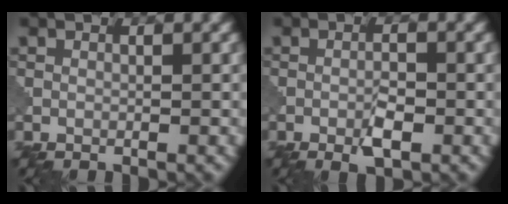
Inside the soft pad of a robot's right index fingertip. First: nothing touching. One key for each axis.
{"total": 2.3, "fx": -1.1, "fy": 0.6, "fz": 1.9, "tx": -0.033, "ty": 0.003, "tz": -0.021}